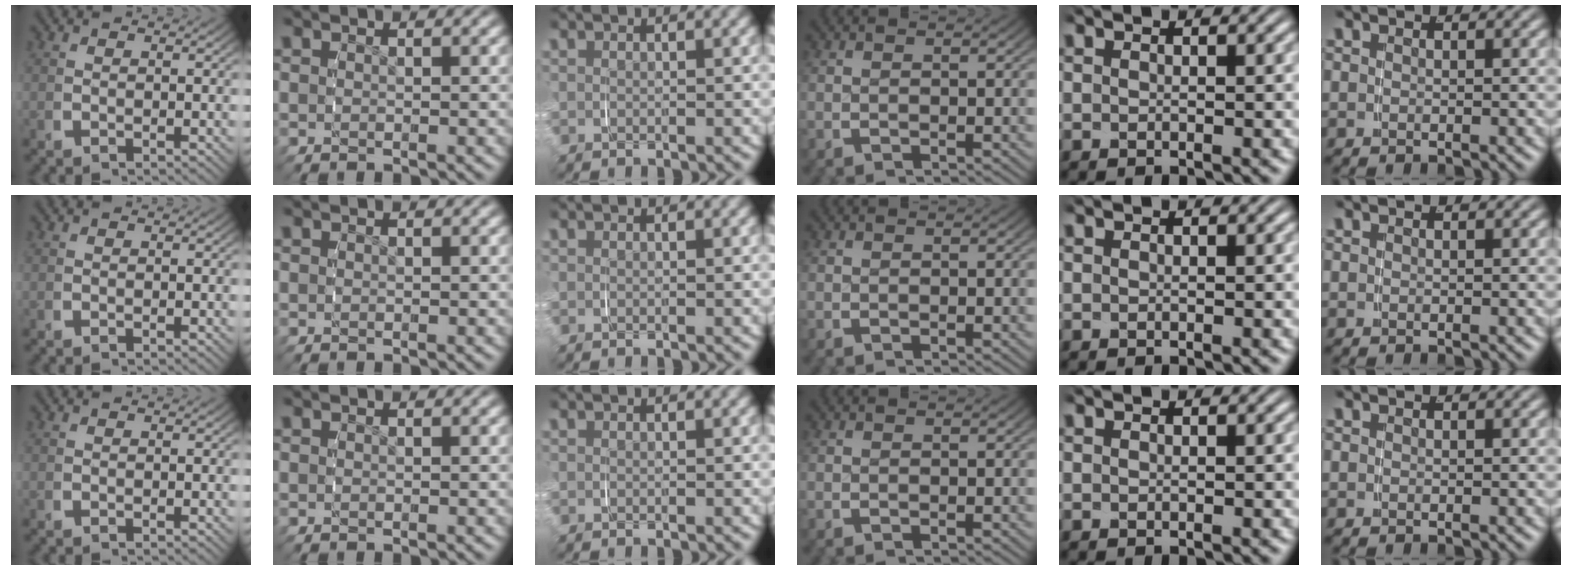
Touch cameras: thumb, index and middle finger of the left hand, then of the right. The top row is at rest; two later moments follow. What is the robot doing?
{"motion": "grasp_and_lifting", "object": "jewelry box"}